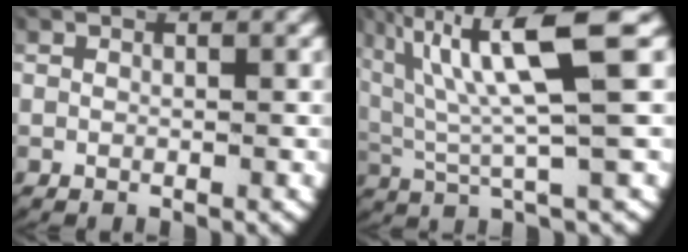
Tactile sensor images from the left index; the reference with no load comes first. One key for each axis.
{"total": 9.1, "fx": 3.0, "fy": 3.2, "fz": 7.9, "tx": -0.147, "ty": 0.008, "tz": 0.052}